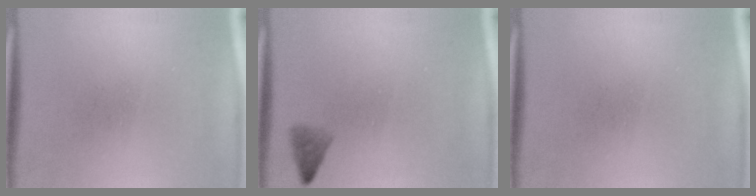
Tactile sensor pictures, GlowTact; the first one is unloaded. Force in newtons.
{"total": 1.6}
{"total": 0.0}